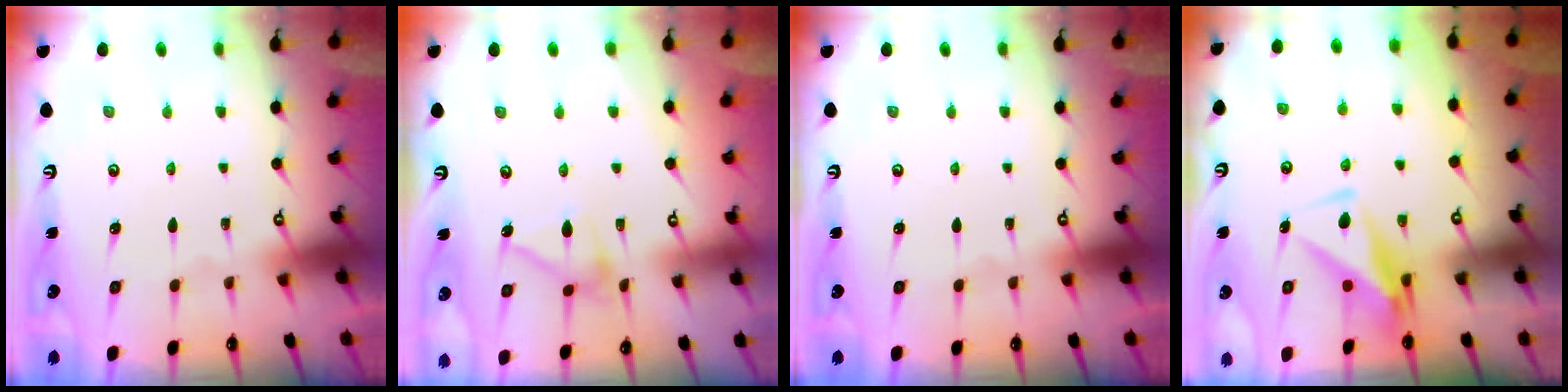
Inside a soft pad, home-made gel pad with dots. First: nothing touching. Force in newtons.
{"total": 12.6, "press": 12.6, "slide": 0.3}
{"total": 0.0}
{"total": 9.4, "press": 9.3, "slide": 1.5}